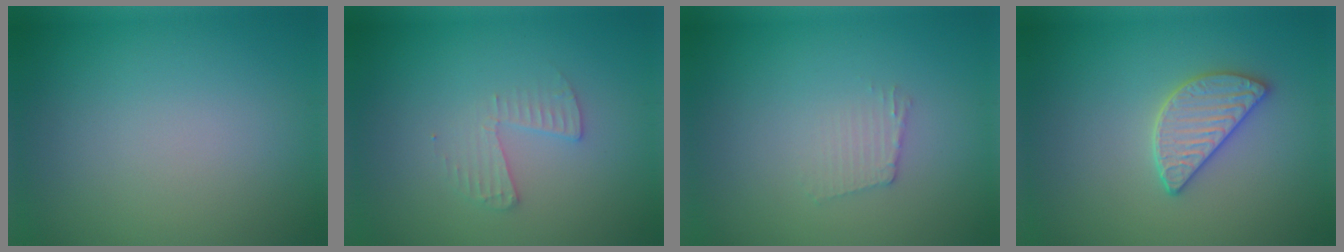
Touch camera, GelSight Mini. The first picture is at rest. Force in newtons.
{"total": 1.6, "press": 1.6, "slide": 0.1}
{"total": 1.2, "press": 1.2, "slide": 0.2}
{"total": 2.9, "press": 2.8, "slide": 0.9}